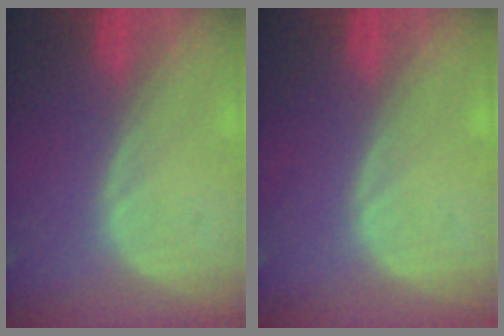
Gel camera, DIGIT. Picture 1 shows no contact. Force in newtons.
{"total": 0.0}